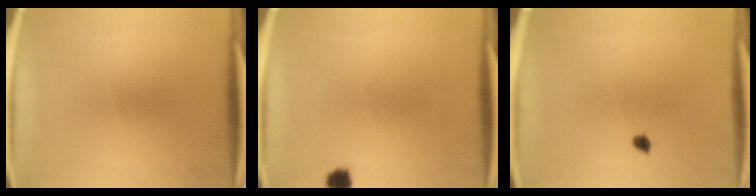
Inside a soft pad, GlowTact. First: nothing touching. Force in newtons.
{"total": 2.2}
{"total": 1.1}